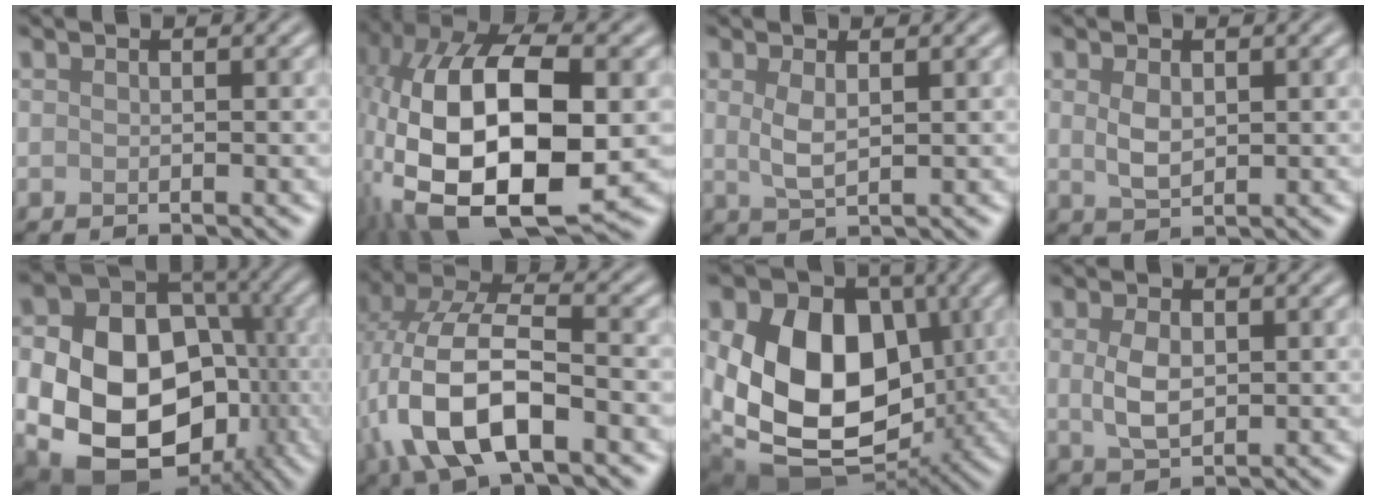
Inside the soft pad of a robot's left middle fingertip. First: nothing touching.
{"total": 18.2, "force": [-1.6, 9.7, 15.3], "torque": [-0.301, -0.002, -0.030]}
{"total": 2.2, "force": [0.6, 0.8, 1.9], "torque": [-0.046, -0.002, 0.014]}
{"total": 2.3, "force": [0.5, 1.4, 1.7], "torque": [-0.042, -0.002, 0.015]}
{"total": 16.8, "force": [-3.2, 12.7, 10.6], "torque": [-0.179, -0.030, -0.042]}
{"total": 10.7, "force": [-2.9, 5.0, 9.1], "torque": [-0.189, 0.007, -0.062]}
{"total": 15.9, "force": [0.2, 11.2, 11.3], "torque": [-0.189, -0.011, 0.001]}
{"total": 3.2, "force": [0.3, 2.0, 2.5], "torque": [-0.059, -0.001, 0.008]}